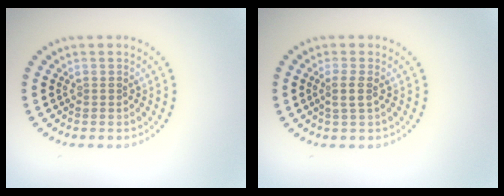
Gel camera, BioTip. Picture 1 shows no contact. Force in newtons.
{"total": 1.5, "press": 1.3, "slide": 0.8}